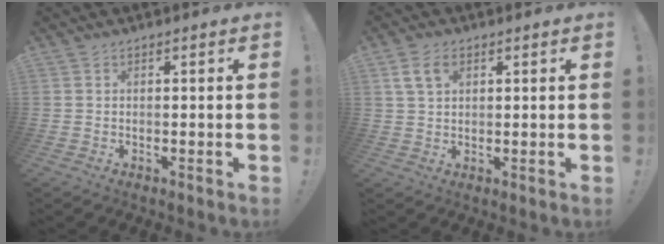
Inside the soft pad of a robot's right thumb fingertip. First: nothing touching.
{"total": 5.5, "force": [2.3, 3.5, 3.6], "torque": [-0.063, 0.003, 0.045]}